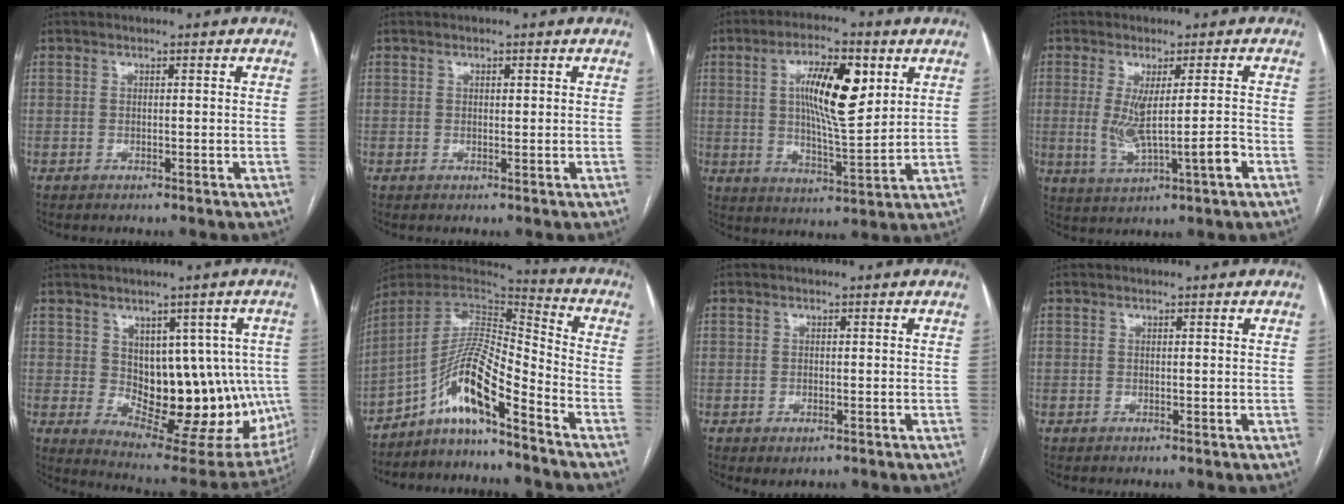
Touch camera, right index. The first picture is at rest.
{"total": 0.8, "force": [0.3, 0.4, 0.6], "torque": [-0.010, 0.000, 0.005]}
{"total": 12.5, "force": [3.9, 3.0, 11.5], "torque": [-0.205, 0.005, 0.066]}
{"total": 7.5, "force": [-1.0, 0.5, 7.4], "torque": [-0.132, -0.006, -0.011]}
{"total": 15.8, "force": [0.2, 8.5, 13.3], "torque": [-0.151, 0.008, 0.029]}
{"total": 12.4, "force": [-8.3, 1.3, 9.1], "torque": [-0.167, 0.022, -0.147]}
{"total": 1.4, "force": [-0.7, 0.7, 1.0], "torque": [-0.014, -0.001, -0.002]}
{"total": 0.0}